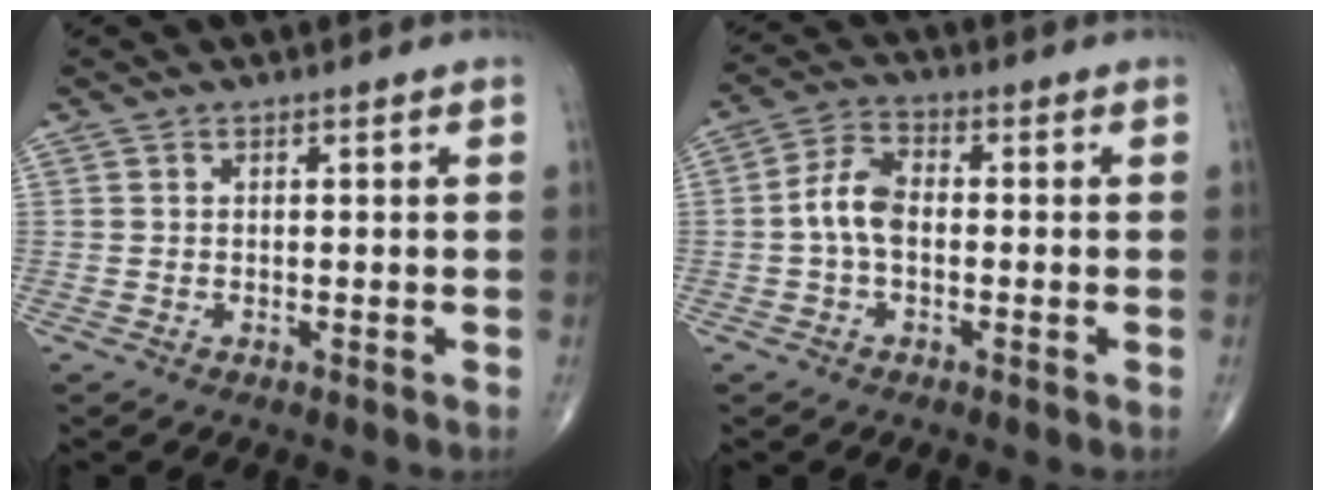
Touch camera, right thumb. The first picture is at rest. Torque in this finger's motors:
{"motor_torque": [0.80, 0.86, 1.10, 0.07, 0.05]}